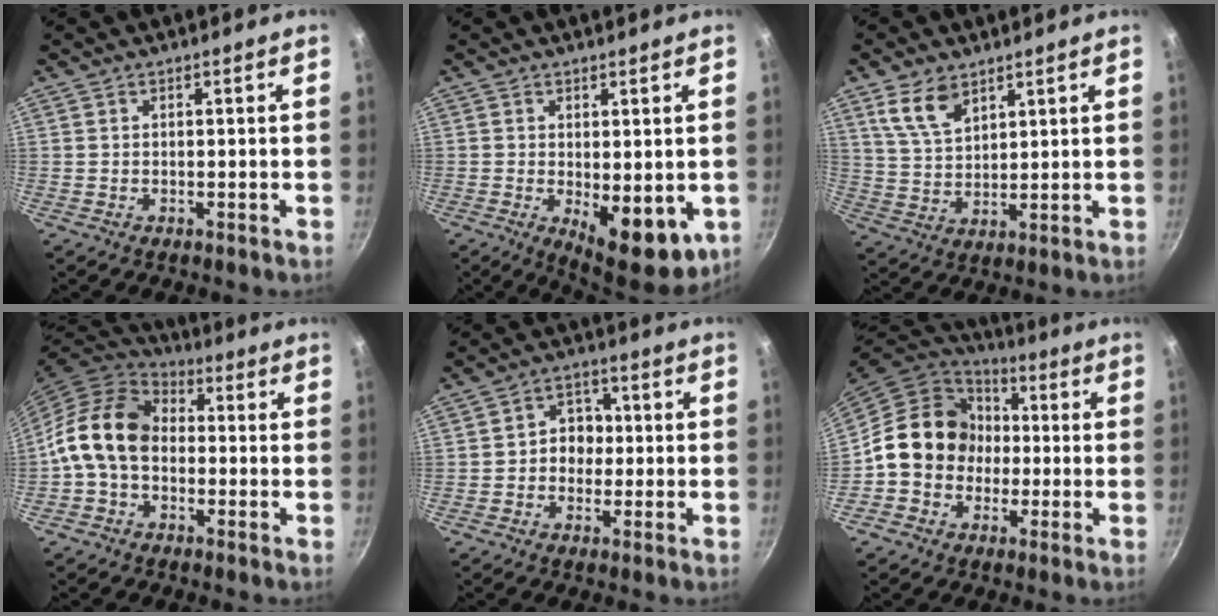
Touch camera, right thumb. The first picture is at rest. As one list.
[{"total": 10.6, "force": [-1.6, 4.9, 9.3], "torque": [-0.100, -0.011, -0.007]}, {"total": 8.0, "force": [4.9, 4.3, 4.7], "torque": [-0.074, -0.023, 0.102]}, {"total": 13.3, "force": [-0.8, 9.8, 8.9], "torque": [-0.139, 0.034, -0.036]}, {"total": 6.3, "force": [-0.3, 5.4, 3.2], "torque": [-0.004, 0.015, -0.012]}, {"total": 15.2, "force": [-0.4, 13.3, 7.5], "torque": [-0.081, 0.039, -0.022]}]